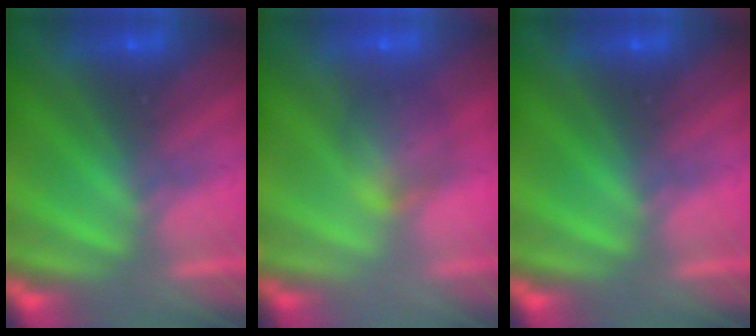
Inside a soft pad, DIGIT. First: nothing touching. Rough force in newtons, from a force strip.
{"total": 7.8}
{"total": 0.0}